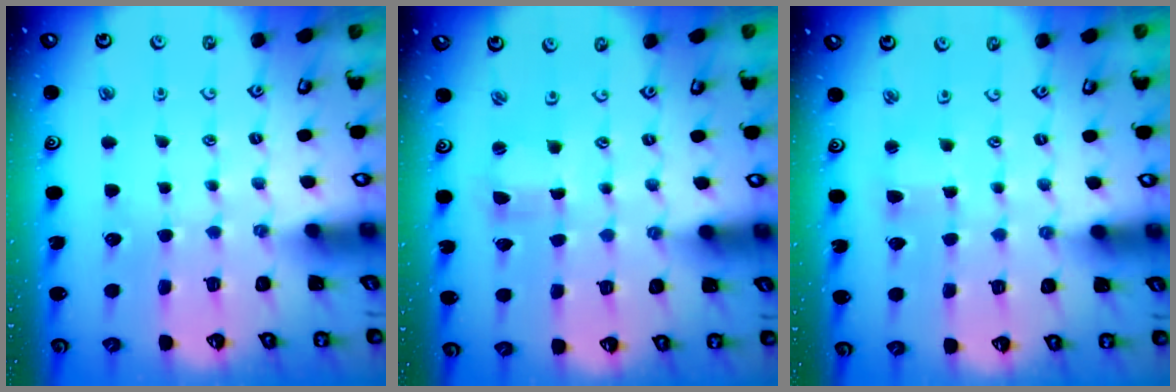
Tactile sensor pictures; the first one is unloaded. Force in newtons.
{"total": 1.0, "press": 1.0, "slide": 0.2}
{"total": 2.9, "press": 2.9, "slide": 0.3}